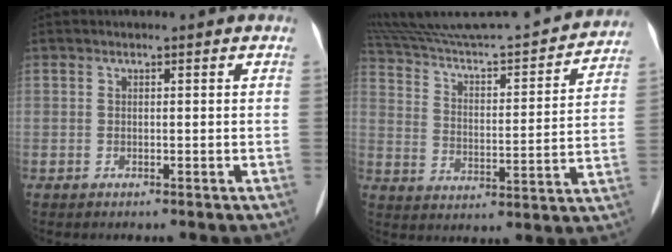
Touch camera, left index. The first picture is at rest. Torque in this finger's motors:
{"motor_torque": [-0.40, -0.83, -0.04, 0.01]}